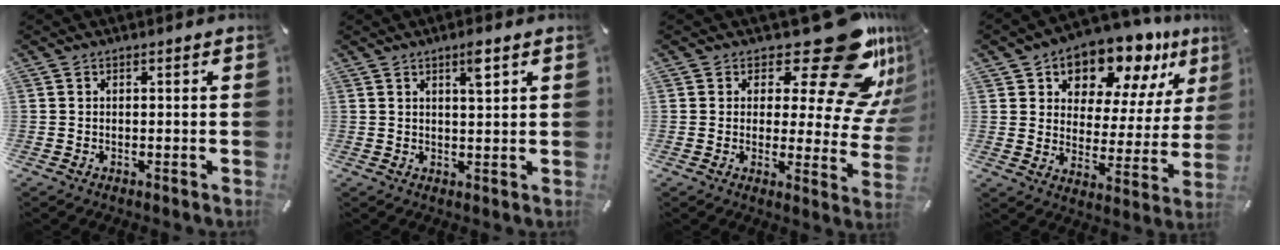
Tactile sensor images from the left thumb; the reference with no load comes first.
{"total": 3.9, "force": [2.3, 0.6, 3.1], "torque": [-0.060, -0.001, 0.036]}
{"total": 22.9, "force": [13.9, 8.8, 16.0], "torque": [-0.201, -0.097, 0.225]}
{"total": 12.6, "force": [10.7, 6.0, 2.8], "torque": [-0.052, -0.098, 0.190]}